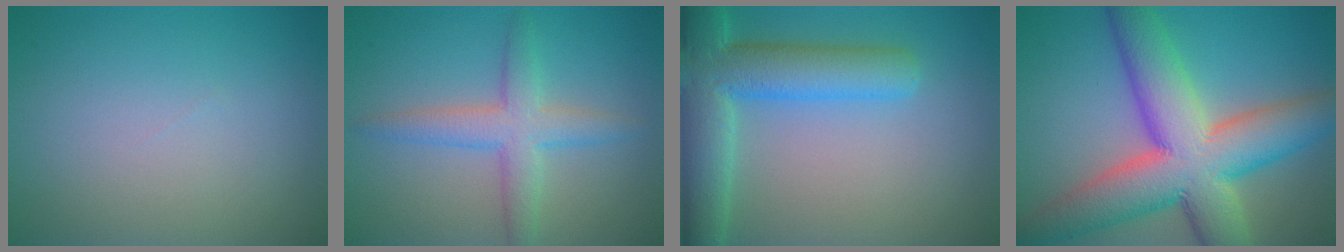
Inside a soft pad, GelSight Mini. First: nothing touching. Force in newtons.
{"total": 3.9, "press": 3.9, "slide": 0.1}
{"total": 8.2, "press": 8.2, "slide": 0.5}
{"total": 12.7, "press": 12.6, "slide": 0.4}